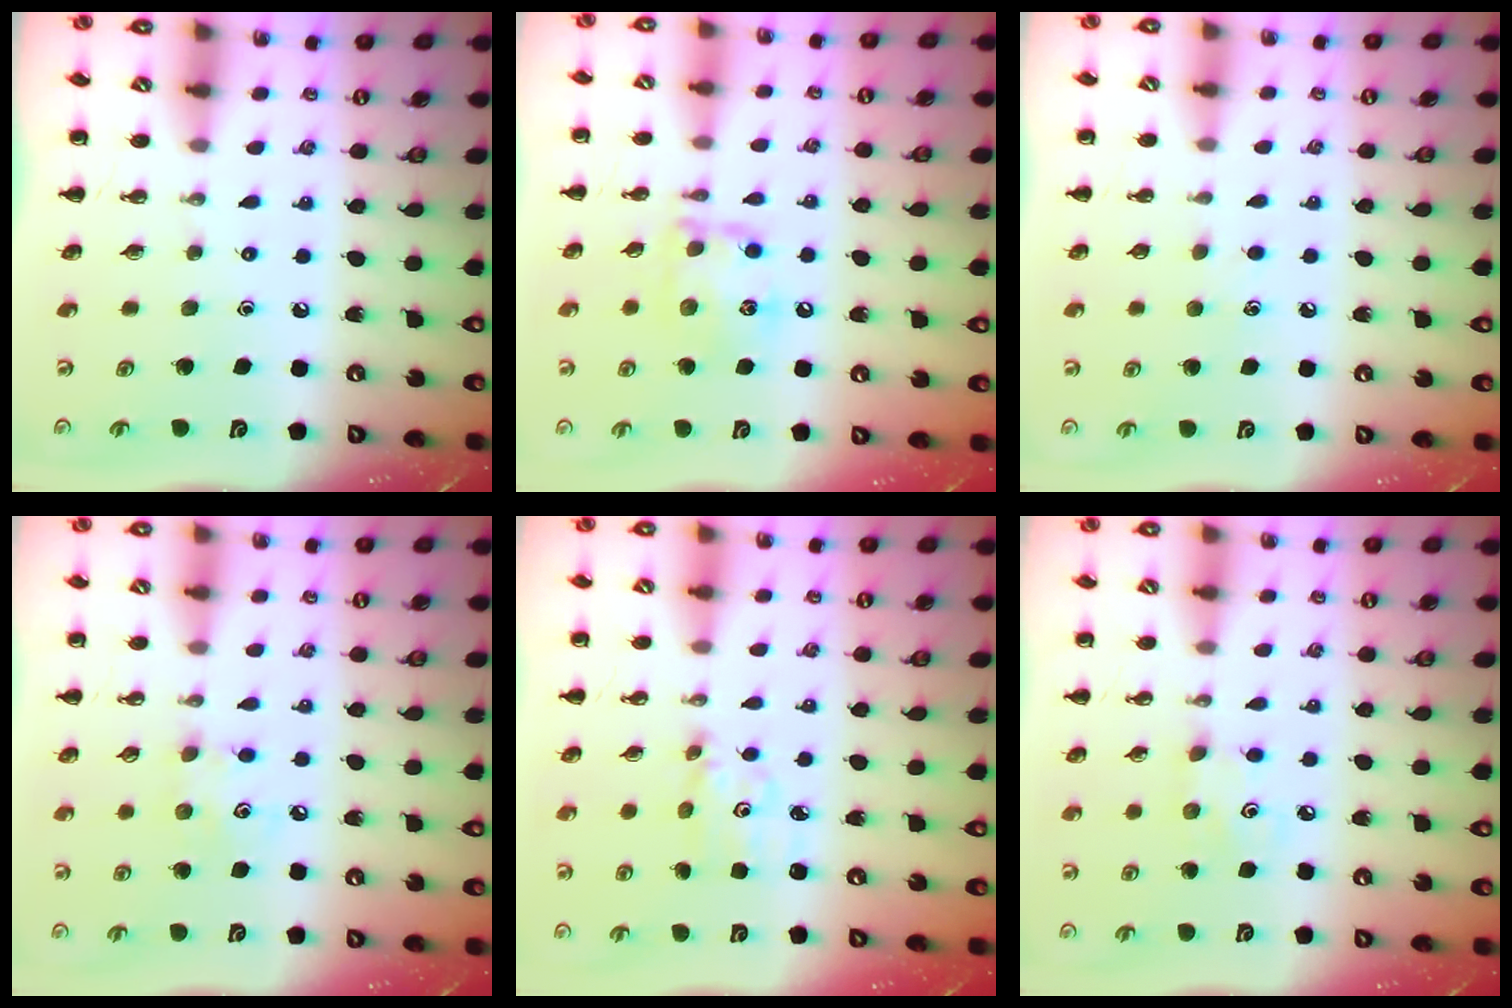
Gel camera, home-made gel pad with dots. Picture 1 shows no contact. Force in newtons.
{"total": 12.4, "press": 12.4, "slide": 1.2}
{"total": 3.3, "press": 3.2, "slide": 1.0}
{"total": 5.8, "press": 5.7, "slide": 1.3}
{"total": 2.7, "press": 2.7, "slide": 0.3}
{"total": 3.4, "press": 3.3, "slide": 0.9}